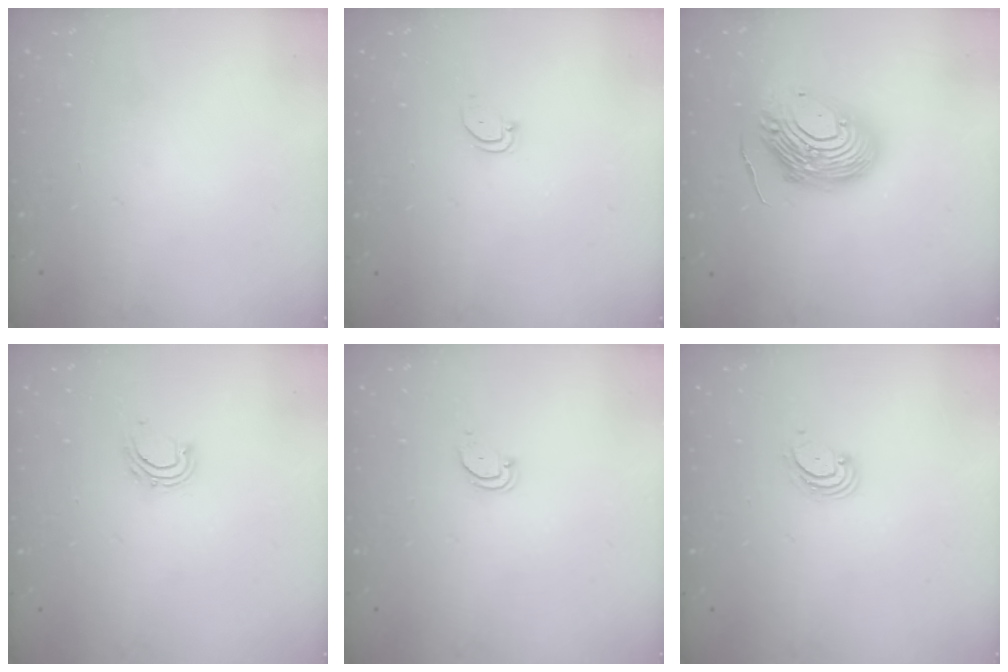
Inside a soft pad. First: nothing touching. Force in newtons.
{"total": 2.4, "press": 2.4, "slide": 0.2}
{"total": 16.8, "press": 16.7, "slide": 1.9}
{"total": 6.0, "press": 5.8, "slide": 1.3}
{"total": 2.4, "press": 2.4, "slide": 0.2}
{"total": 3.3, "press": 3.3, "slide": 0.6}